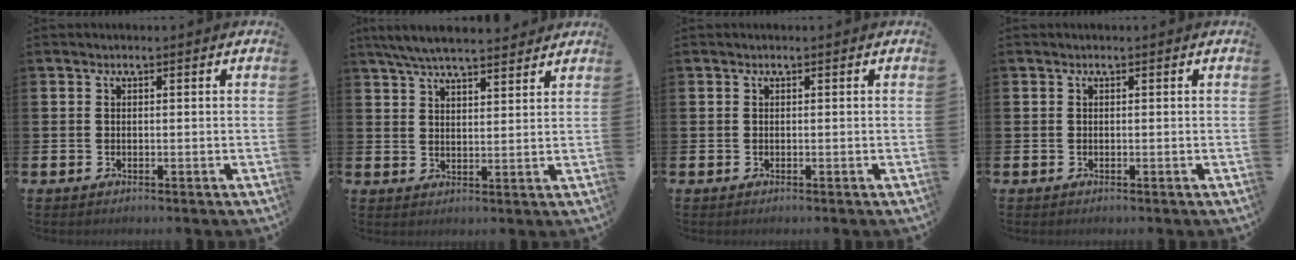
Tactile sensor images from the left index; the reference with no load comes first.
{"total": 6.1, "force": [5.8, 0.9, 1.8], "torque": [-0.050, -0.021, 0.106]}
{"total": 0.0}
{"total": 0.0}